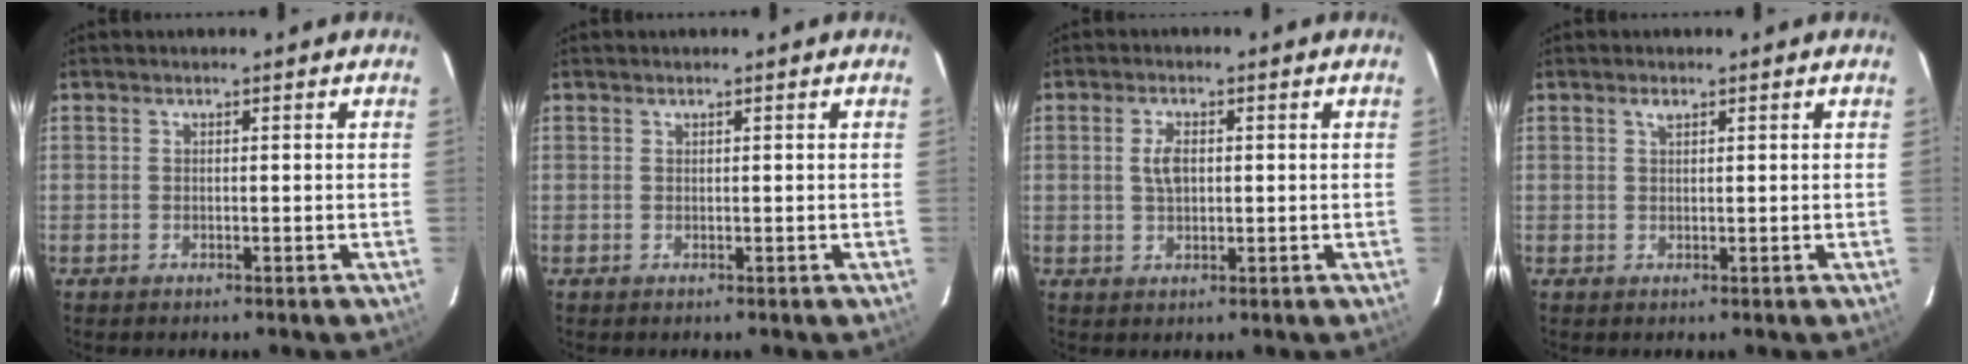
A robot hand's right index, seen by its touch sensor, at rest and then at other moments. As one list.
[{"total": 0.0}, {"total": 3.5, "force": [0.5, 1.9, 2.9], "torque": [-0.055, 0.005, 0.013]}, {"total": 1.0, "force": [0.6, 0.4, 0.6], "torque": [-0.012, 0.003, 0.012]}]